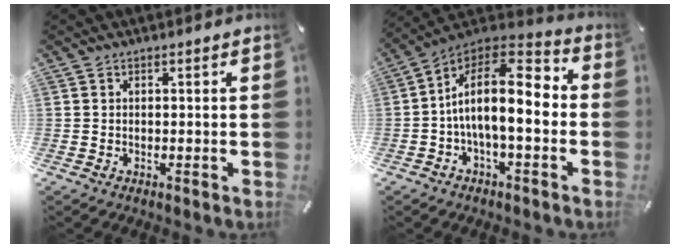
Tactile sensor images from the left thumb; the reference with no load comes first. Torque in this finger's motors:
{"motor_torque": [1.71, 3.30, 1.36, -0.68, 0.72]}